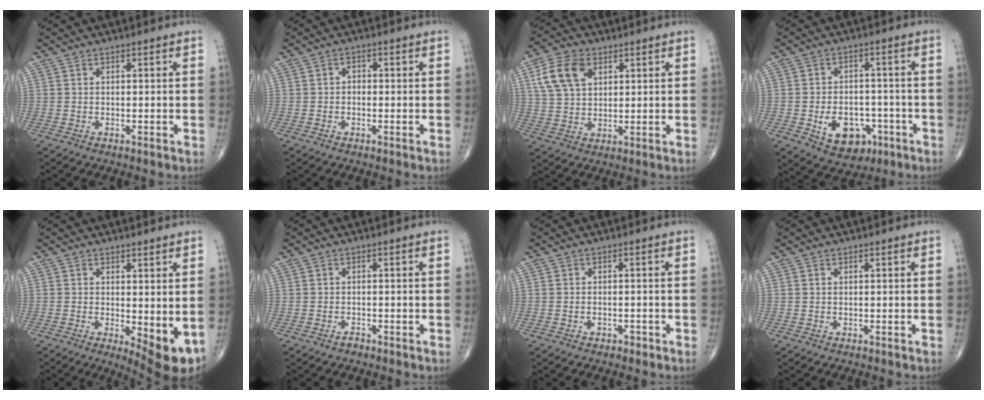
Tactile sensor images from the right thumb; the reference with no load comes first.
{"total": 1.3, "force": [-0.2, 1.0, 0.8], "torque": [-0.002, 0.006, -0.008]}
{"total": 9.9, "force": [3.8, 6.5, 6.5], "torque": [-0.114, -0.001, 0.074]}
{"total": 10.3, "force": [-3.7, 7.3, 6.2], "torque": [-0.065, 0.025, -0.043]}
{"total": 7.6, "force": [-0.7, 2.7, 7.1], "torque": [-0.092, -0.020, -0.002]}
{"total": 1.0, "force": [-0.8, 0.5, 0.3], "torque": [-0.005, 0.002, -0.015]}
{"total": 1.4, "force": [-0.8, 0.9, 0.6], "torque": [-0.011, 0.009, -0.011]}
{"total": 0.0}